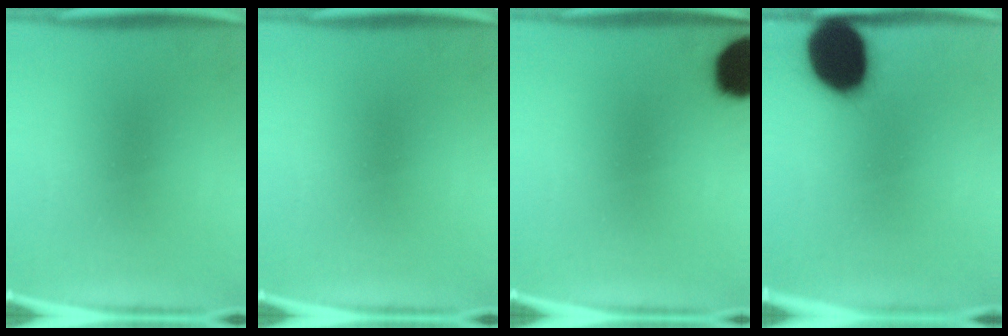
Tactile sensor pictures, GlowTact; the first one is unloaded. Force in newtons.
{"total": 0.0}
{"total": 15.9}
{"total": 20.4}